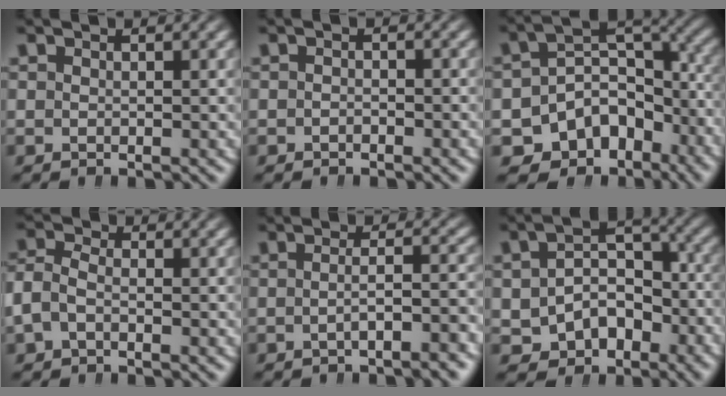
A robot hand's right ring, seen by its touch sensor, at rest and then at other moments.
{"total": 0.5, "force": [-0.5, -0.1, 0.0], "torque": [0.005, 0.001, -0.011]}
{"total": 14.7, "force": [-6.0, 11.5, 7.0], "torque": [-0.135, -0.051, -0.086]}
{"total": 3.5, "force": [-0.5, 2.8, 2.0], "torque": [-0.056, -0.011, -0.008]}
{"total": 3.3, "force": [-2.1, 0.0, 2.5], "torque": [-0.032, 0.000, -0.033]}
{"total": 8.3, "force": [-2.7, 6.9, 3.8], "torque": [-0.081, -0.036, -0.032]}